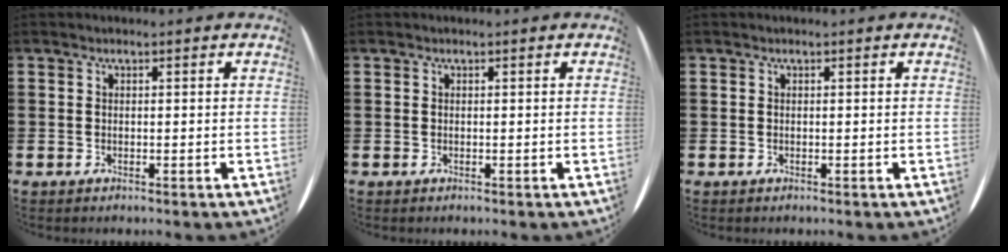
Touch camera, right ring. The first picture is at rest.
{"total": 0.0}
{"total": 0.0}